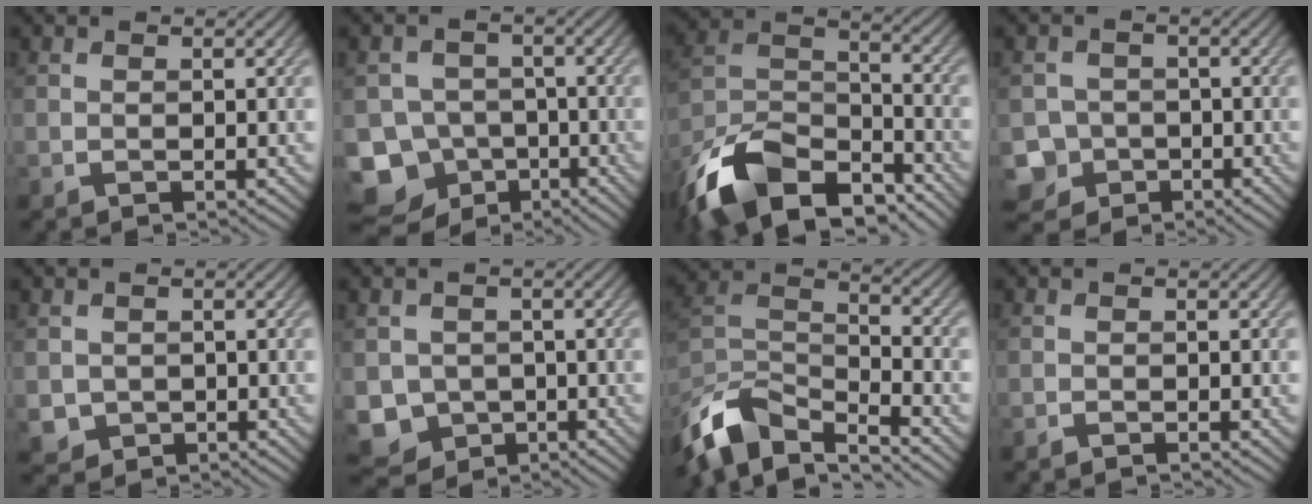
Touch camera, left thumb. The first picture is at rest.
{"total": 12.1, "force": [-6.6, 9.7, 3.1], "torque": [-0.088, -0.033, -0.121]}
{"total": 15.7, "force": [-11.4, 7.0, 8.2], "torque": [-0.199, -0.016, -0.211]}
{"total": 5.2, "force": [-2.6, 4.4, 1.0], "torque": [-0.020, -0.005, -0.057]}
{"total": 2.2, "force": [-0.3, 2.2, 0.4], "torque": [-0.020, -0.015, -0.005]}
{"total": 5.5, "force": [-1.5, 4.9, 1.7], "torque": [-0.049, -0.024, -0.035]}
{"total": 11.3, "force": [-8.1, 4.4, 6.5], "torque": [-0.145, -0.016, -0.164]}
{"total": 0.6, "force": [-0.6, 0.0, 0.2], "torque": [-0.003, -0.001, -0.011]}